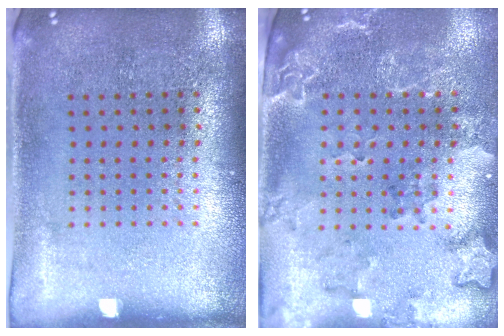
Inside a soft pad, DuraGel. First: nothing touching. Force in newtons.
{"total": 2.0, "press": 1.9, "slide": 0.7}